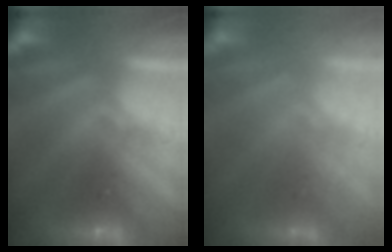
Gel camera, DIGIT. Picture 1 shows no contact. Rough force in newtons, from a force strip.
{"total": 2.2}